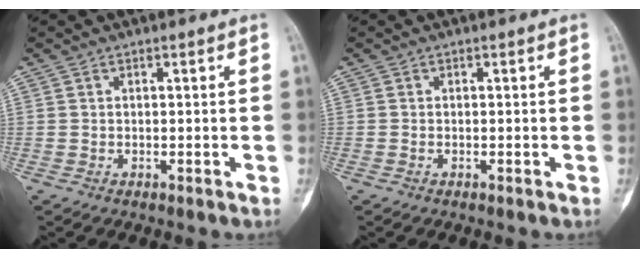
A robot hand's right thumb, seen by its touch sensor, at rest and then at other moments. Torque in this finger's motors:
{"motor_torque": [-0.09, -0.17, 0.10, 0.05, -0.02]}